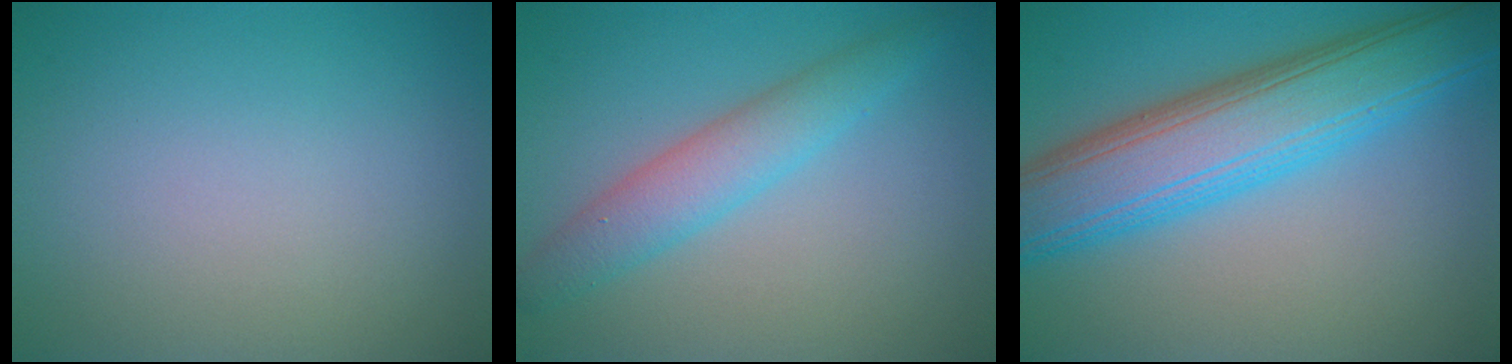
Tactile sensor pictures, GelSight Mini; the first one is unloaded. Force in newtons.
{"total": 3.7, "press": 3.7, "slide": 0.1}
{"total": 9.5, "press": 9.5, "slide": 0.2}